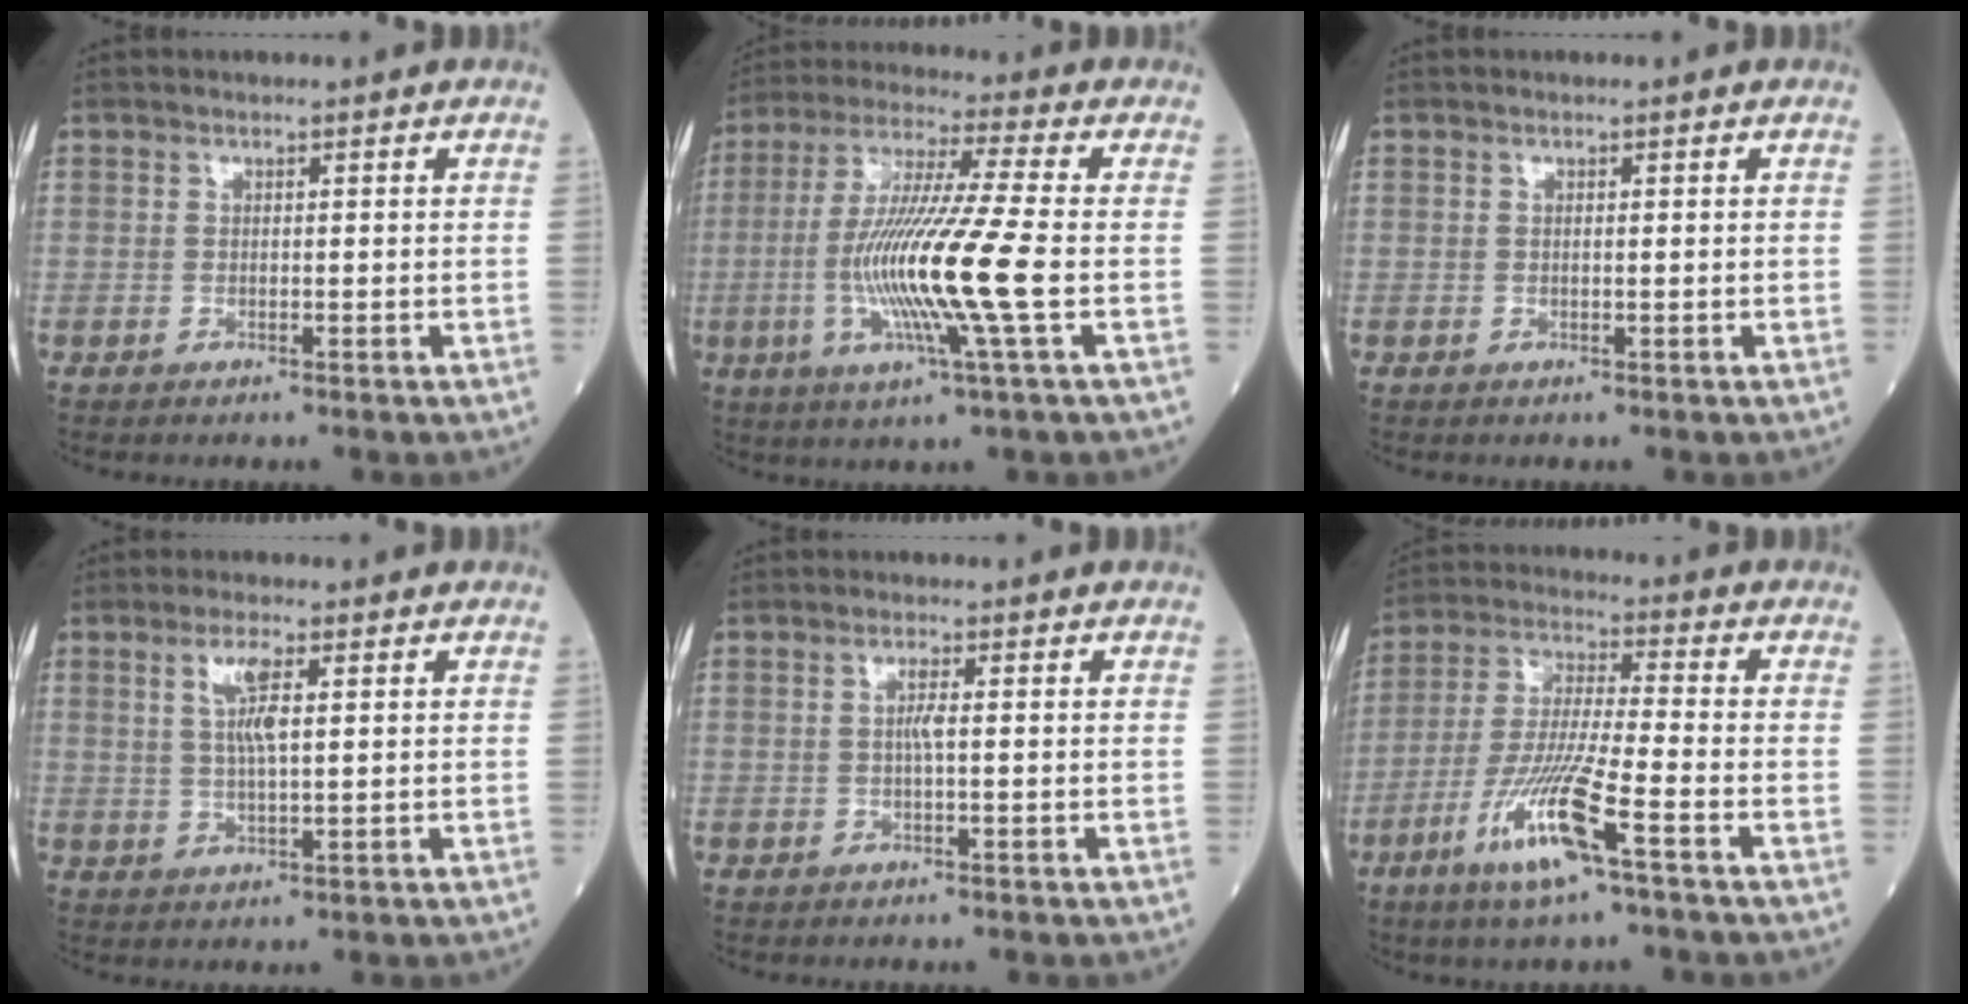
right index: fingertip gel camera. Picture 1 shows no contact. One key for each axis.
{"total": 15.1, "fx": -2.7, "fy": -1.0, "fz": 14.8, "tx": -0.299, "ty": -0.012, "tz": -0.061}
{"total": 0.0}
{"total": 4.8, "fx": 1.5, "fy": 0.7, "fz": 4.5, "tx": -0.090, "ty": 0.001, "tz": 0.031}
{"total": 1.8, "fx": 0.1, "fy": 0.0, "fz": 1.8, "tx": -0.035, "ty": 0.002, "tz": 0.000}
{"total": 12.2, "fx": -5.9, "fy": 0.1, "fz": 10.7, "tx": -0.218, "ty": -0.019, "tz": -0.116}